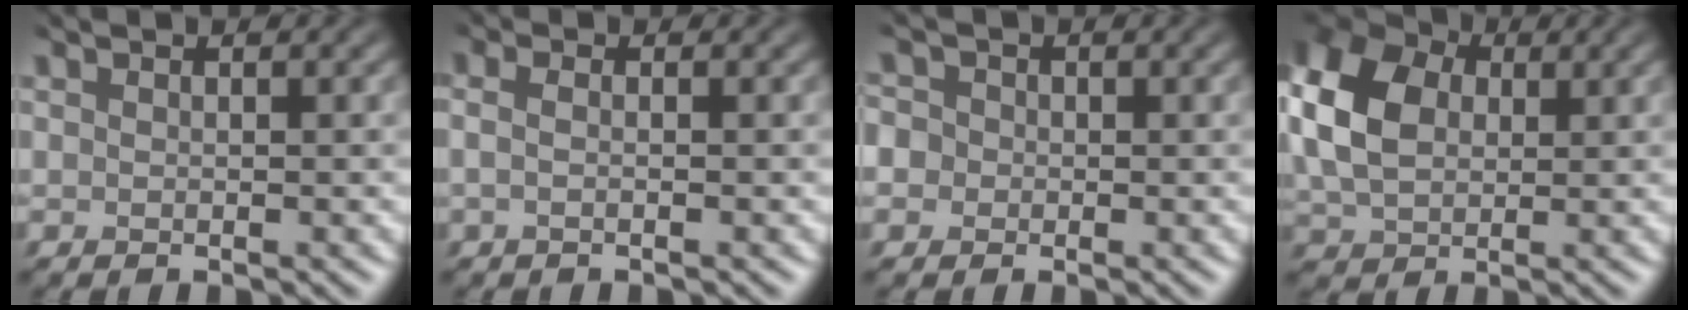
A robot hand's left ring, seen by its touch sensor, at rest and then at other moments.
{"total": 1.0, "force": [-0.8, 0.2, 0.6], "torque": [-0.012, -0.004, -0.015]}
{"total": 1.7, "force": [-0.8, 1.5, -0.2], "torque": [-0.014, -0.009, 0.000]}
{"total": 8.5, "force": [0.6, 6.5, 5.5], "torque": [-0.169, 0.007, 0.022]}